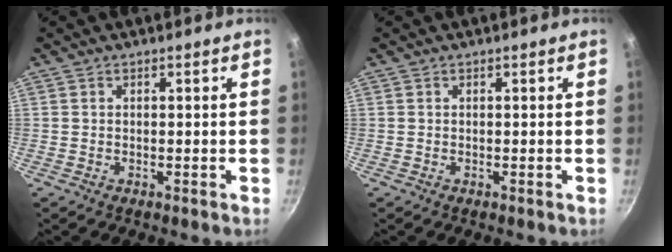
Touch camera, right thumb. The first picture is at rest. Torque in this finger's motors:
{"motor_torque": [-0.01, 0.01, -0.06, -0.05, 0.01]}